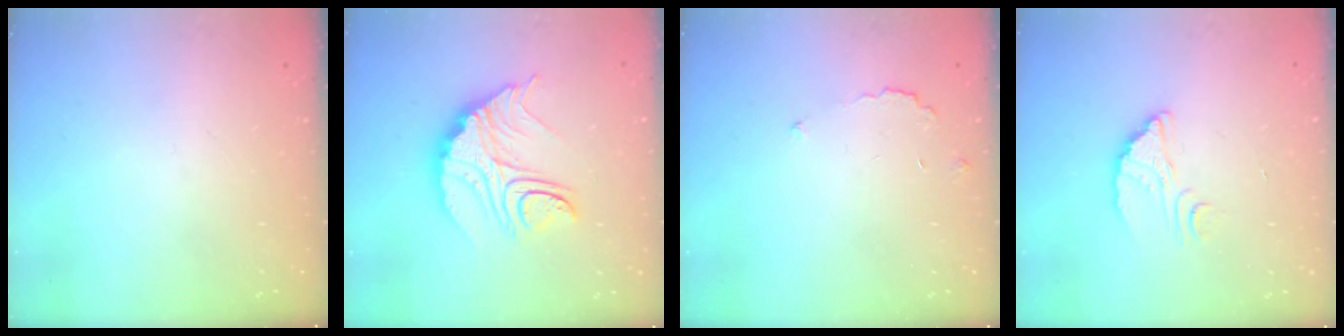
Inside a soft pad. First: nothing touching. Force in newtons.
{"total": 15.0, "press": 14.9, "slide": 1.5}
{"total": 3.1, "press": 3.1, "slide": 0.3}
{"total": 3.1, "press": 3.1, "slide": 0.2}